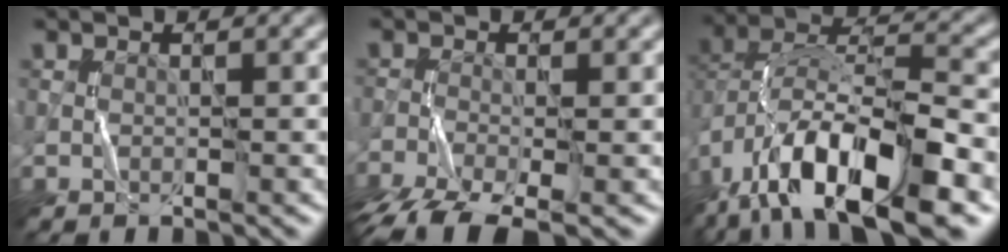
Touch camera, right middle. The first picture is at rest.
{"total": 5.9, "force": [-4.3, 1.8, 3.7], "torque": [-0.077, -0.021, -0.092]}
{"total": 14.6, "force": [-8.5, 5.7, 10.4], "torque": [-0.191, 0.008, -0.156]}